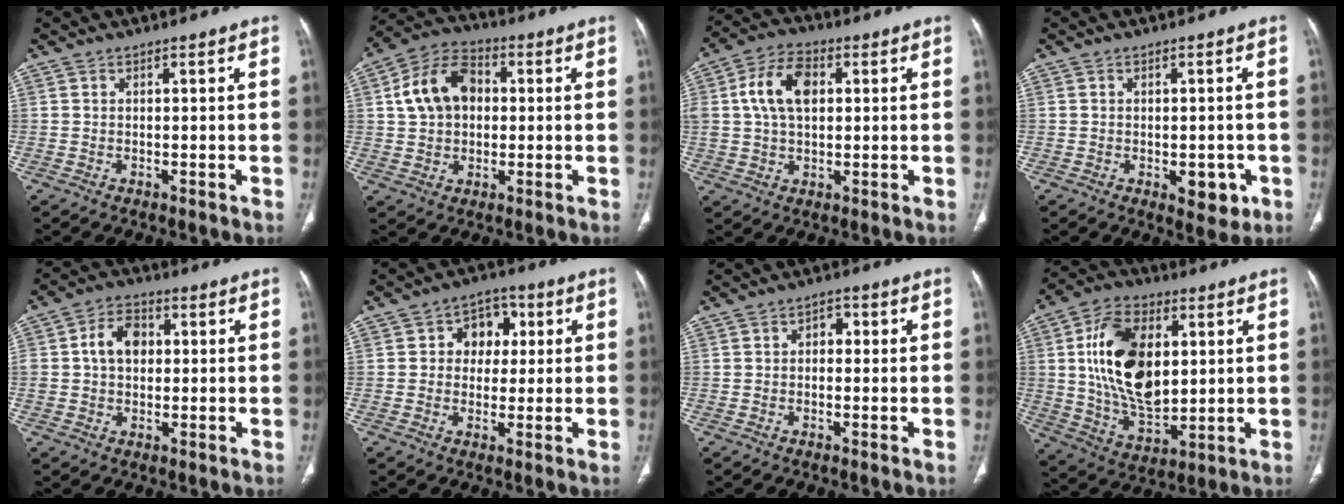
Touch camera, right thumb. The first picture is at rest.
{"total": 12.0, "force": [1.8, 8.8, 8.1], "torque": [-0.129, 0.020, 0.023]}
{"total": 10.4, "force": [2.2, 6.5, 7.8], "torque": [-0.139, 0.014, 0.037]}
{"total": 5.2, "force": [-1.7, 2.9, 3.9], "torque": [-0.029, 0.002, -0.013]}
{"total": 7.2, "force": [0.9, 5.2, 4.9], "torque": [-0.069, 0.014, 0.013]}
{"total": 7.4, "force": [1.5, 6.0, 4.2], "torque": [-0.014, 0.008, 0.017]}
{"total": 2.7, "force": [0.3, 2.0, 1.8], "torque": [-0.011, 0.010, -0.003]}
{"total": 19.1, "force": [3.6, 11.3, 14.9], "torque": [-0.242, -0.012, 0.072]}